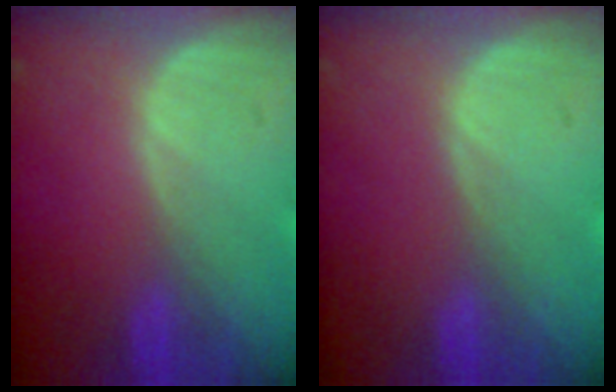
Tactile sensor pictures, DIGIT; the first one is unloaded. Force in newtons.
{"total": 0.0}